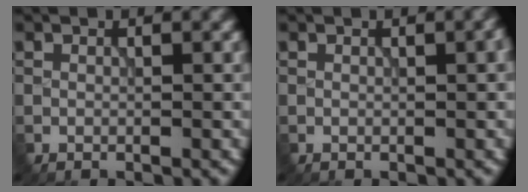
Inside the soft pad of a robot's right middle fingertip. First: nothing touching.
{"total": 1.4, "force": [0.1, 0.5, 1.3], "torque": [-0.008, -0.002, 0.009]}